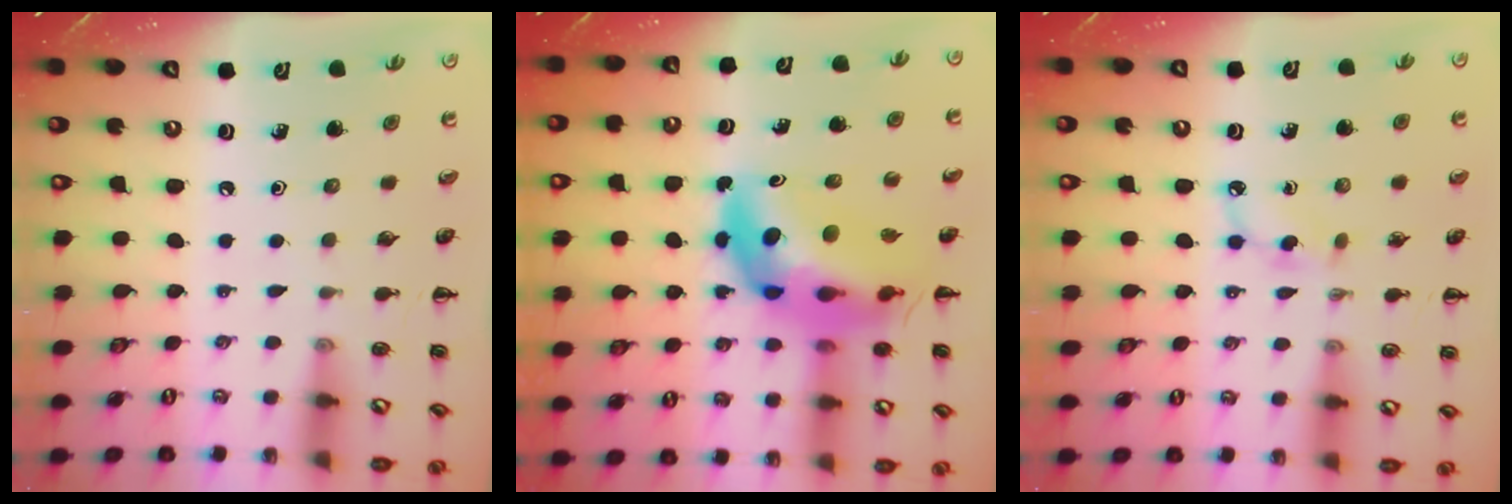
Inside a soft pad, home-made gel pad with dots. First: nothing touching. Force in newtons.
{"total": 13.7, "press": 13.1, "slide": 3.9}
{"total": 5.1, "press": 4.9, "slide": 1.3}